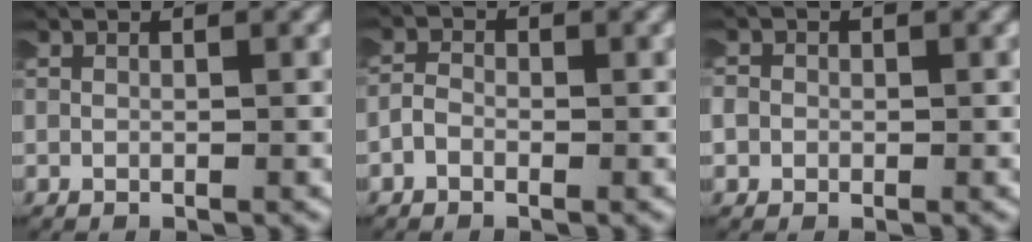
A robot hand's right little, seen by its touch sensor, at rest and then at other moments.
{"total": 1.1, "force": [-0.4, 0.8, 0.5], "torque": [-0.015, 0.006, -0.012]}
{"total": 2.5, "force": [-0.1, 2.5, 0.6], "torque": [-0.022, 0.004, -0.010]}